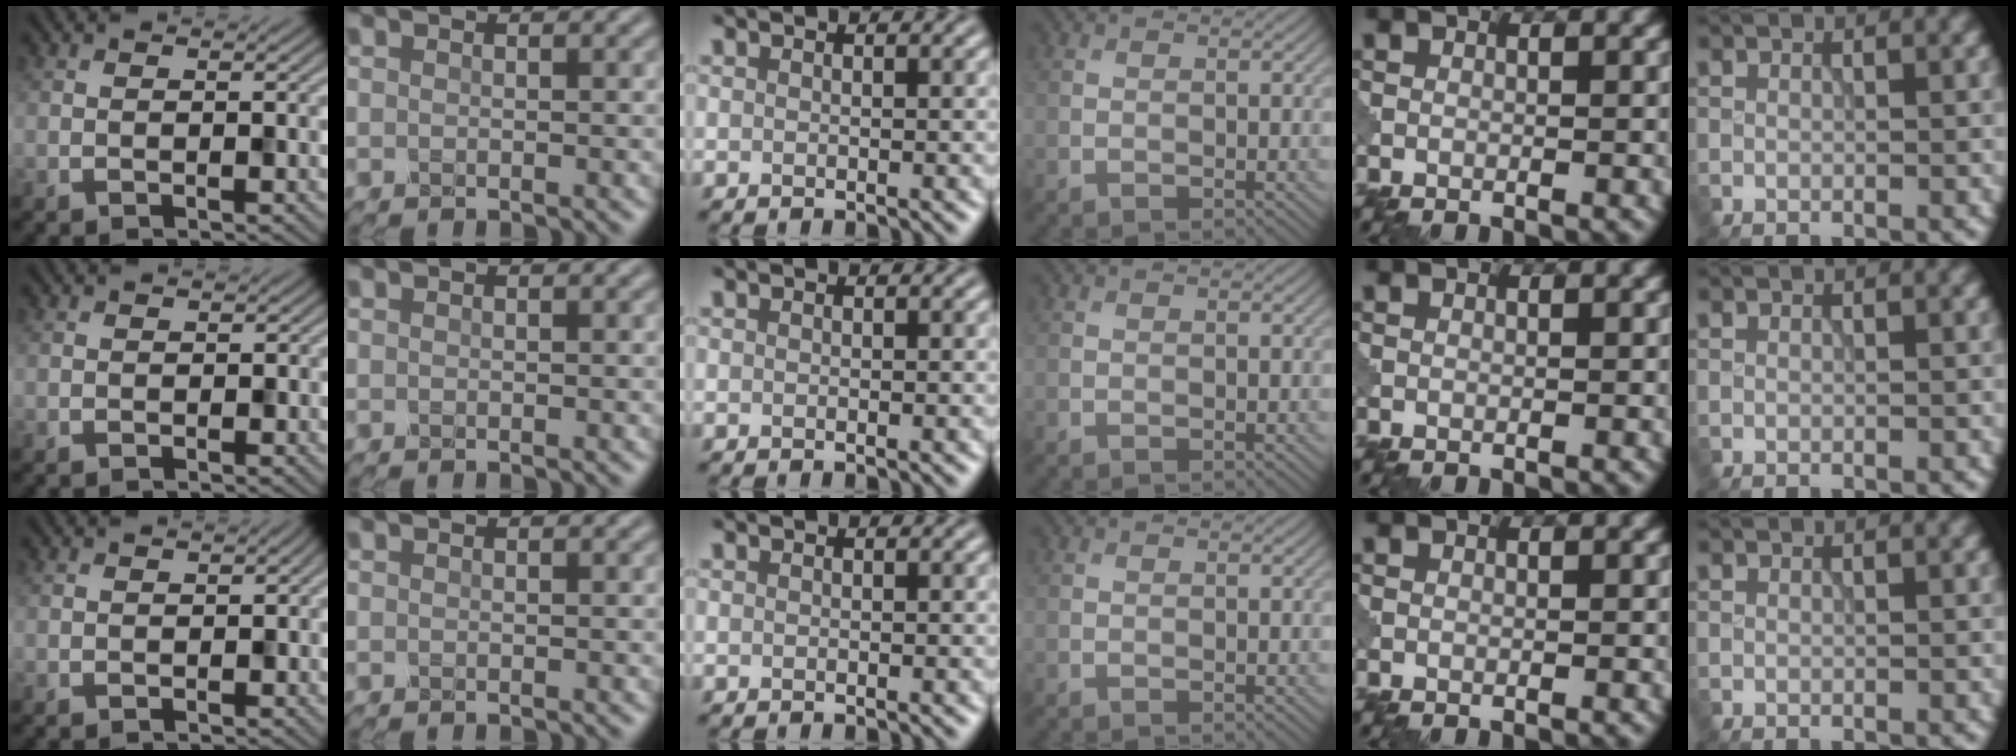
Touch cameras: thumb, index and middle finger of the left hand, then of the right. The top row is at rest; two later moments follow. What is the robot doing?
{"motion": "shake", "object": "medicine bottle"}